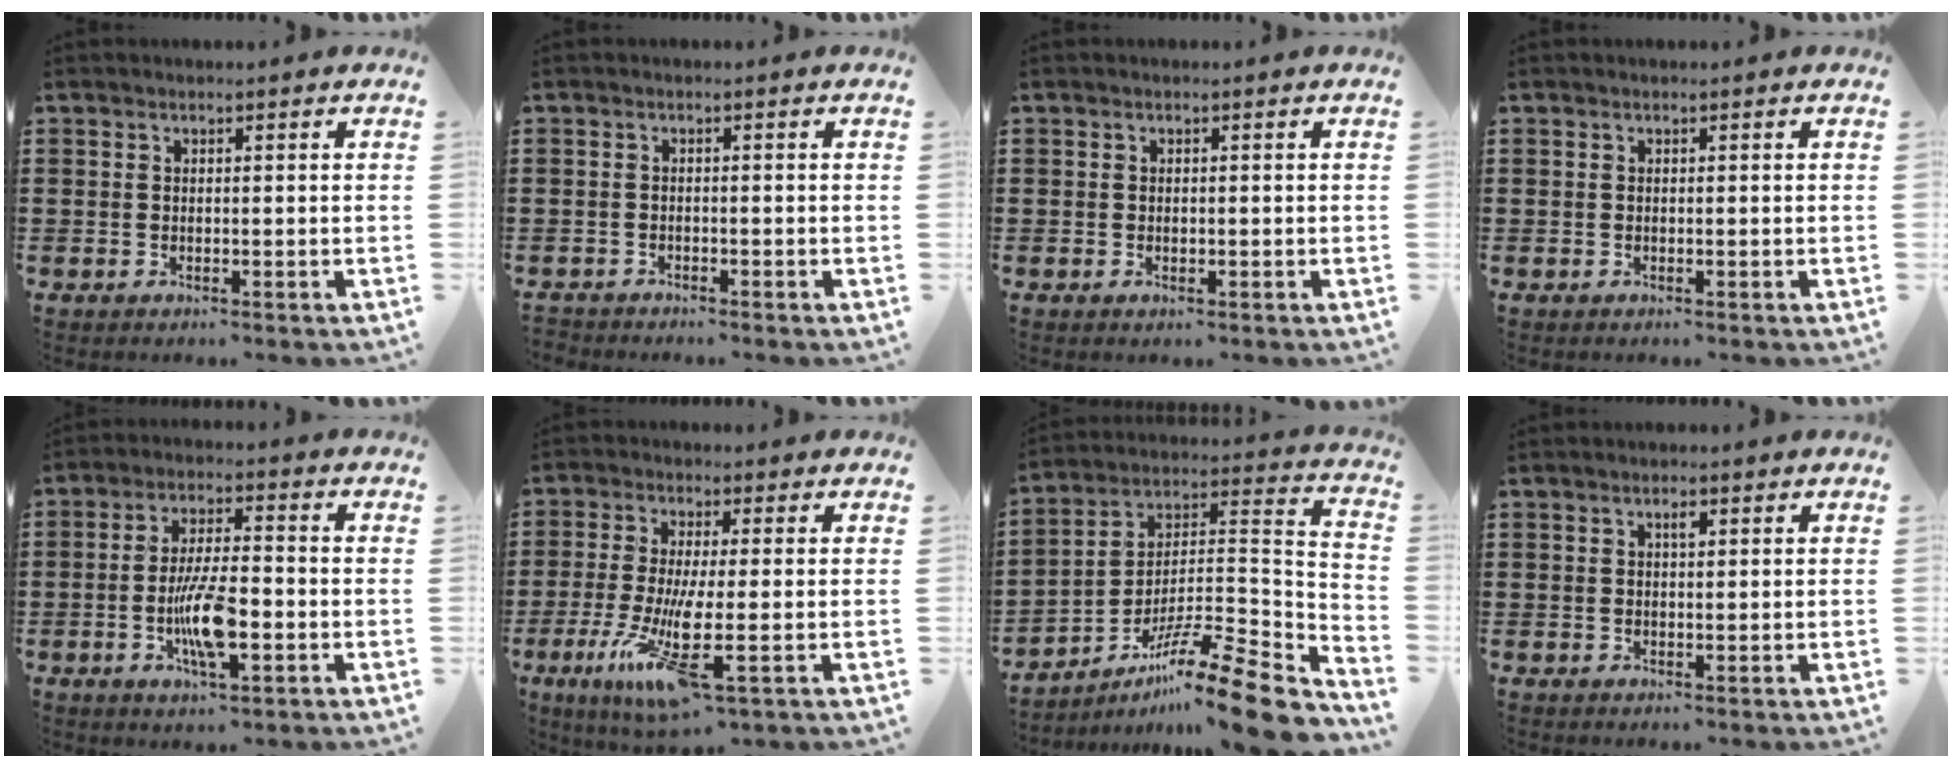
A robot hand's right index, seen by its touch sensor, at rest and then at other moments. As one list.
[{"total": 1.2, "force": [-1.2, 0.1, -0.2], "torque": [-0.001, 0.003, -0.027]}, {"total": 0.6, "force": [-0.1, 0.4, 0.5], "torque": [-0.011, 0.000, -0.001]}, {"total": 0.0}, {"total": 9.2, "force": [-2.3, 2.8, 8.4], "torque": [-0.171, -0.008, -0.043]}, {"total": 9.5, "force": [-3.1, 1.3, 8.9], "torque": [-0.195, -0.022, -0.059]}, {"total": 14.5, "force": [-10.3, 1.6, 10.1], "torque": [-0.156, 0.021, -0.187]}, {"total": 1.2, "force": [0.5, 0.4, 1.0], "torque": [-0.020, 0.004, 0.007]}]